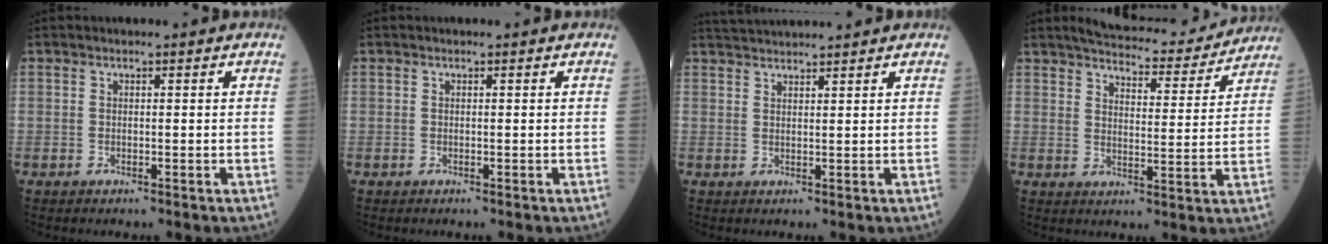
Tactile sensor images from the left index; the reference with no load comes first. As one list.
[{"total": 0.0}, {"total": 6.3, "force": [6.1, -0.5, 1.8], "torque": [-0.033, 0.033, 0.098]}, {"total": 15.0, "force": [13.9, 2.9, 4.7], "torque": [-0.054, -0.006, 0.177]}]